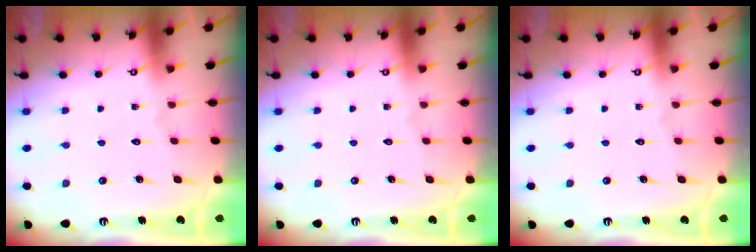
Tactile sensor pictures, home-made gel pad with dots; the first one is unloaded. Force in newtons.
{"total": 0.0}
{"total": 0.0}